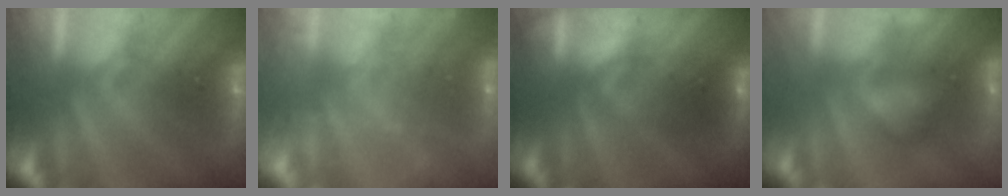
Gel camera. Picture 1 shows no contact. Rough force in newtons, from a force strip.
{"total": 2.4}
{"total": 10.2}
{"total": 2.9}